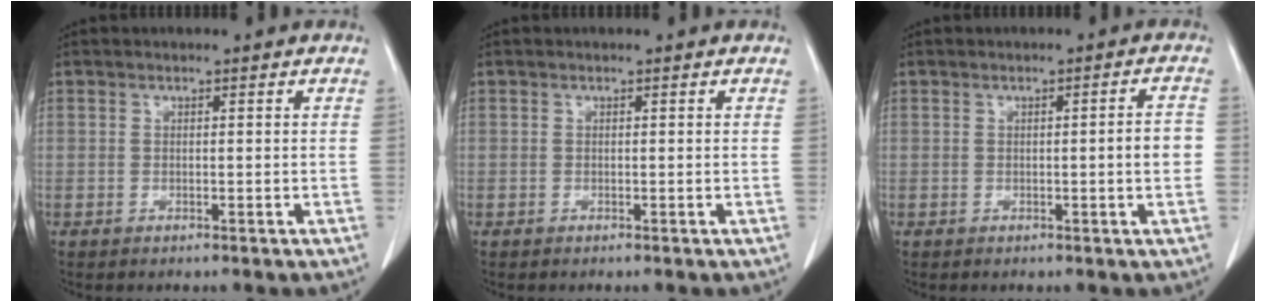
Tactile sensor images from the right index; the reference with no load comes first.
{"total": 0.0}
{"total": 3.3, "force": [-0.3, 0.2, 3.3], "torque": [-0.042, 0.002, -0.005]}